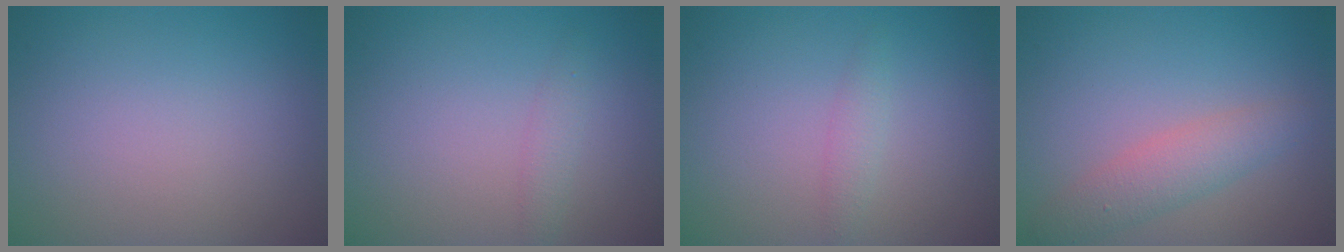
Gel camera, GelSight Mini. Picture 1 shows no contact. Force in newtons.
{"total": 1.3, "press": 1.3, "slide": 0.0}
{"total": 1.2, "press": 1.2, "slide": 0.0}
{"total": 2.9, "press": 2.9, "slide": 0.1}